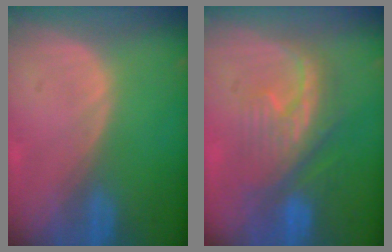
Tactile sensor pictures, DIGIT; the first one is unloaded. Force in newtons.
{"total": 7.9, "press": 7.8, "slide": 1.2}